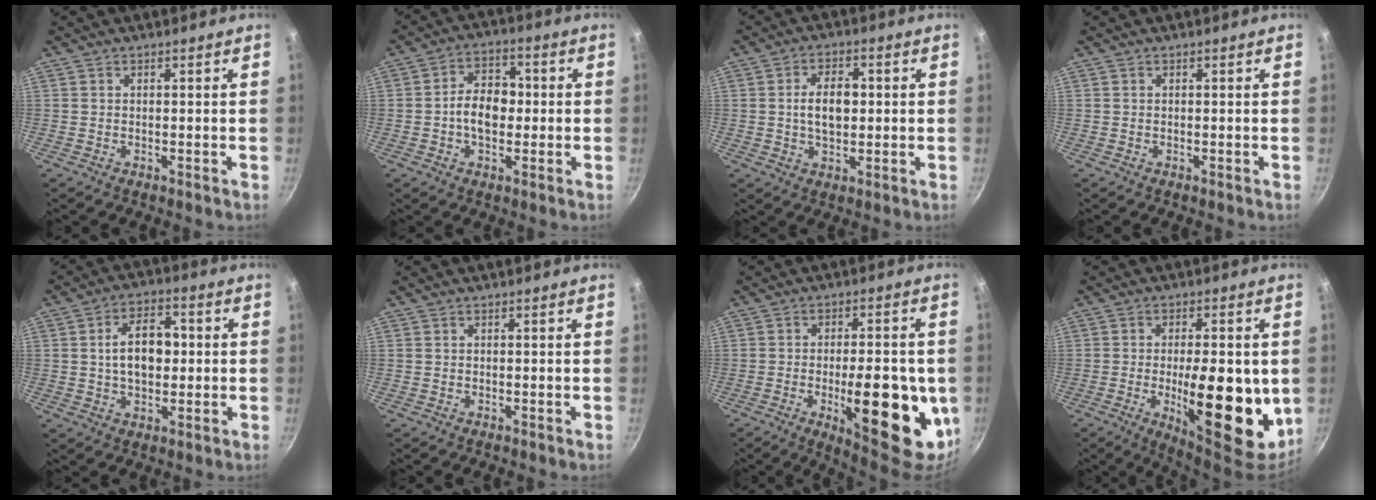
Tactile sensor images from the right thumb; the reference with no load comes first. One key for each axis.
{"total": 8.5, "fx": -0.6, "fy": 5.9, "fz": 6.1, "tx": -0.069, "ty": 0.021, "tz": -0.018}
{"total": 7.4, "fx": 0.5, "fy": 4.4, "fz": 6.0, "tx": -0.085, "ty": 0.008, "tz": 0.004}
{"total": 0.0}
{"total": 10.0, "fx": 0.6, "fy": 6.2, "fz": 7.9, "tx": -0.102, "ty": 0.015, "tz": 0.004}
{"total": 0.0}
{"total": 21.2, "fx": -4.2, "fy": 8.2, "fz": 19.1, "tx": -0.224, "ty": -0.007, "tz": -0.048}
{"total": 18.4, "fx": -2.5, "fy": 7.2, "fz": 16.8, "tx": -0.223, "ty": -0.007, "tz": -0.027}